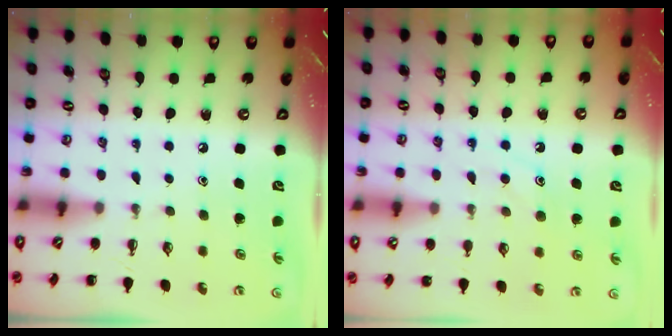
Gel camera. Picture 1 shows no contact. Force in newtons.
{"total": 10.0, "press": 9.9, "slide": 1.1}